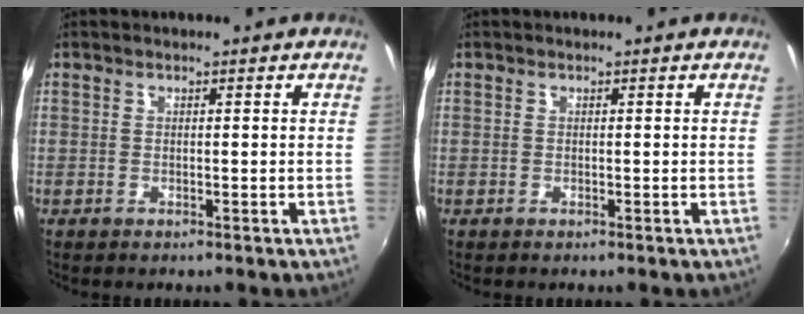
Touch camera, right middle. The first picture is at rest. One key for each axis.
{"total": 0.0}